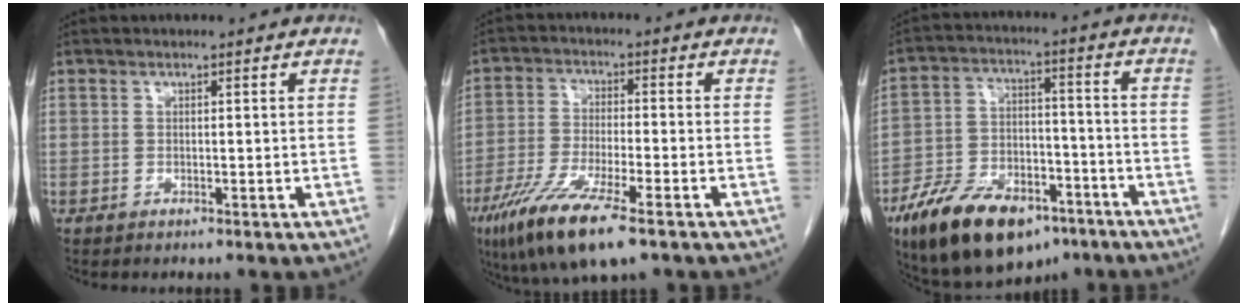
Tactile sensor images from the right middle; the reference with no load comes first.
{"total": 11.6, "force": [-7.0, 1.7, 9.1], "torque": [-0.179, -0.028, -0.121]}
{"total": 17.2, "force": [-11.2, 7.9, 10.3], "torque": [-0.181, 0.003, -0.187]}